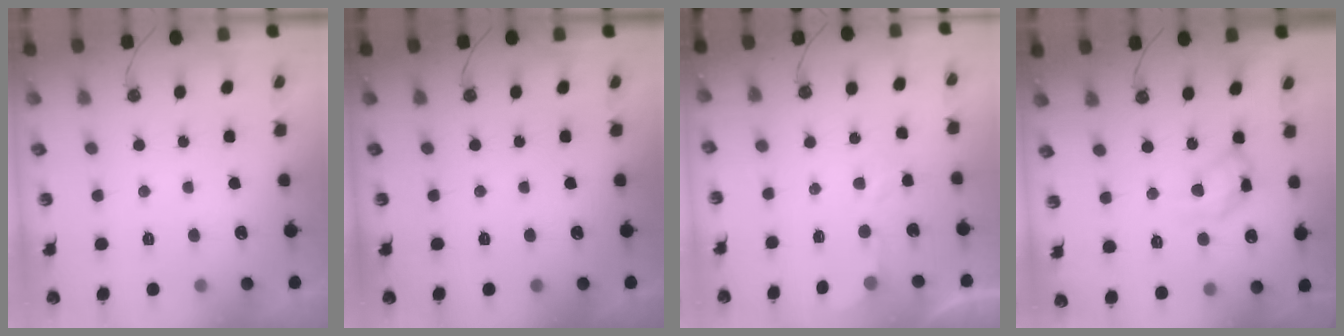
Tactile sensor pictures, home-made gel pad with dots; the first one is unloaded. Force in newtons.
{"total": 0.0}
{"total": 3.6, "press": 3.5, "slide": 0.6}
{"total": 13.2, "press": 13.2, "slide": 0.6}